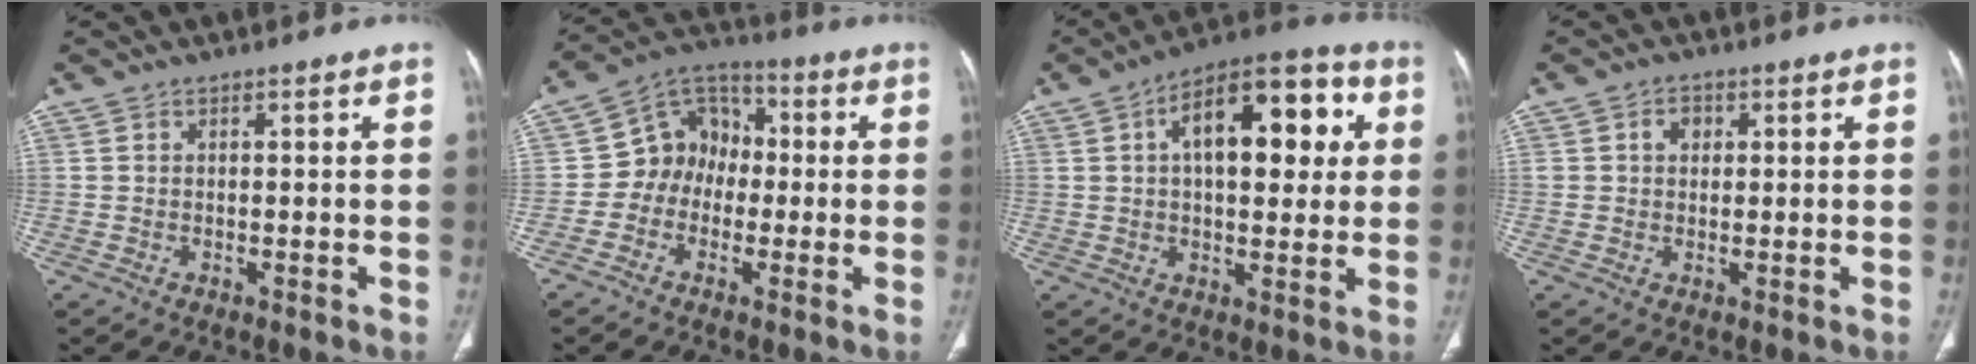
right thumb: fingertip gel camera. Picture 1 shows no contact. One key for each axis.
{"total": 9.9, "fx": -1.2, "fy": 8.5, "fz": 4.9, "tx": -0.041, "ty": 0.037, "tz": -0.039}
{"total": 18.6, "fx": 4.6, "fy": 9.3, "fz": 15.4, "tx": -0.184, "ty": 0.022, "tz": 0.059}
{"total": 2.8, "fx": 0.8, "fy": 2.3, "fz": 1.4, "tx": -0.010, "ty": 0.001, "tz": 0.012}